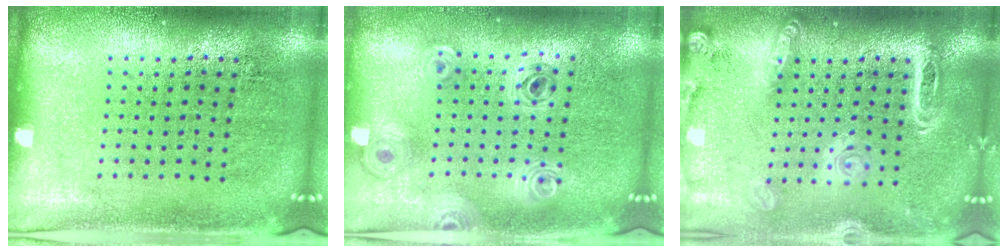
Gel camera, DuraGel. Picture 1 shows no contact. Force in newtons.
{"total": 0.8, "press": 0.8, "slide": 0.2}
{"total": 1.9, "press": 1.8, "slide": 0.7}